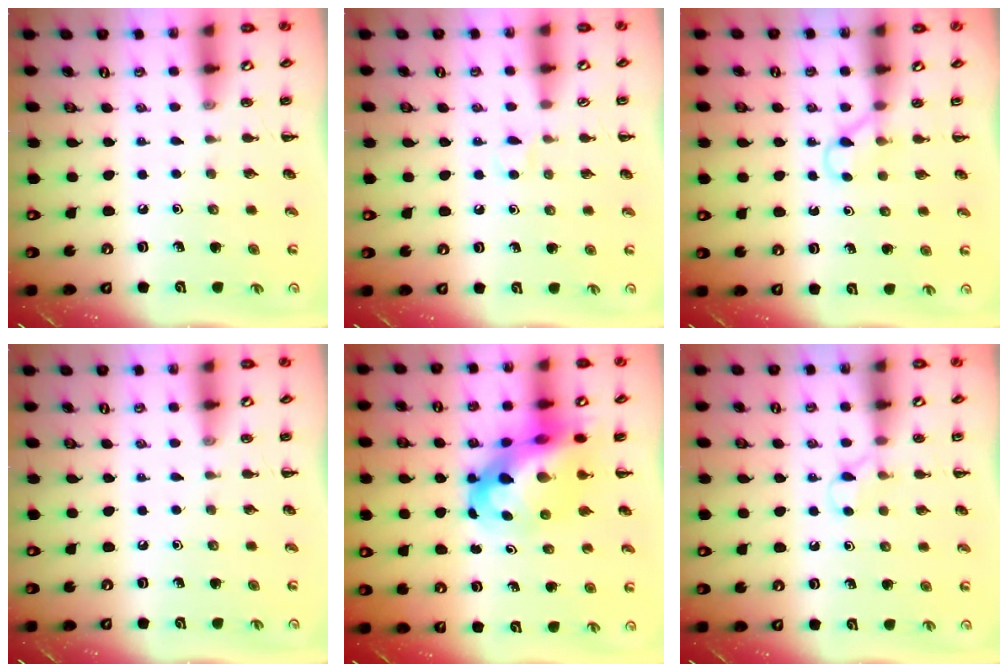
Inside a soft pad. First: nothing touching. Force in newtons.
{"total": 3.3, "press": 3.1, "slide": 1.1}
{"total": 2.9, "press": 2.8, "slide": 0.9}
{"total": 0.0}
{"total": 12.3, "press": 11.9, "slide": 3.1}
{"total": 3.6, "press": 3.4, "slide": 1.1}